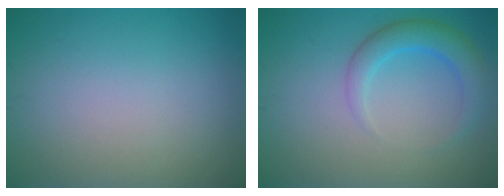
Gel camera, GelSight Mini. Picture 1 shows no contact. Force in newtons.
{"total": 3.5, "press": 3.5, "slide": 0.1}